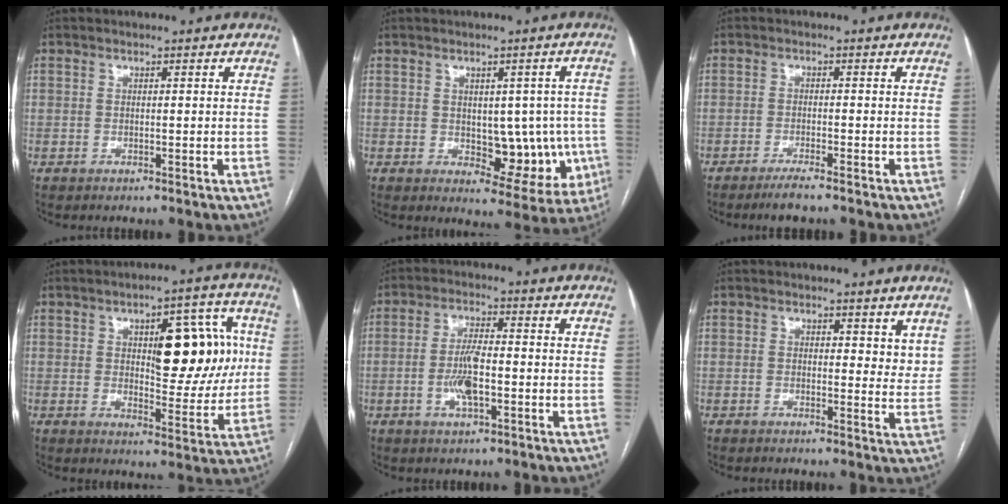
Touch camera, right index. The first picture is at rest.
{"total": 9.5, "force": [-1.0, 5.3, 7.8], "torque": [-0.076, 0.012, 0.006]}
{"total": 3.1, "force": [-2.5, -0.2, 1.8], "torque": [-0.037, -0.006, -0.048]}
{"total": 13.2, "force": [2.7, 5.1, 11.9], "torque": [-0.147, 0.024, 0.042]}
{"total": 6.0, "force": [-1.3, 1.4, 5.6], "torque": [-0.117, 0.001, -0.023]}
{"total": 3.7, "force": [2.7, 1.9, 1.8], "torque": [-0.008, -0.012, 0.031]}